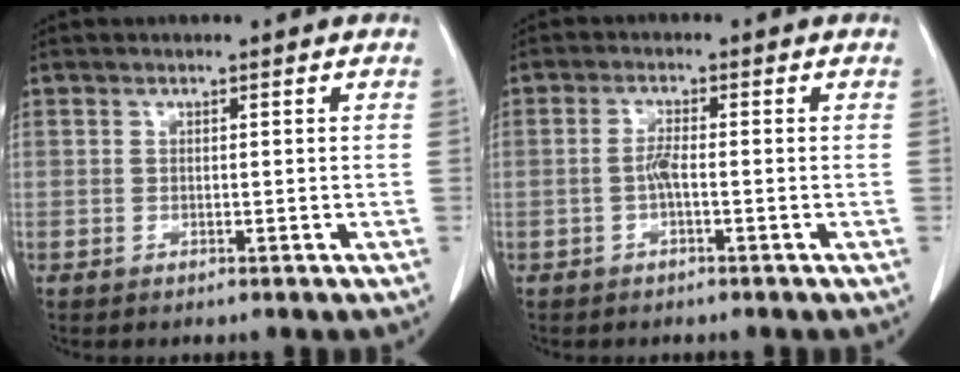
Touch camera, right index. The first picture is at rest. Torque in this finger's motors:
{"motor_torque": [0.52, -0.28, 0.30, 0.07]}